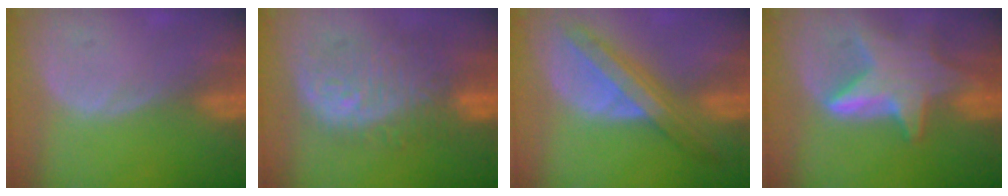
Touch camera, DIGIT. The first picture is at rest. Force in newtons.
{"total": 11.0, "press": 10.5, "slide": 3.3}
{"total": 8.5, "press": 7.3, "slide": 4.3}
{"total": 8.6, "press": 8.6, "slide": 0.5}